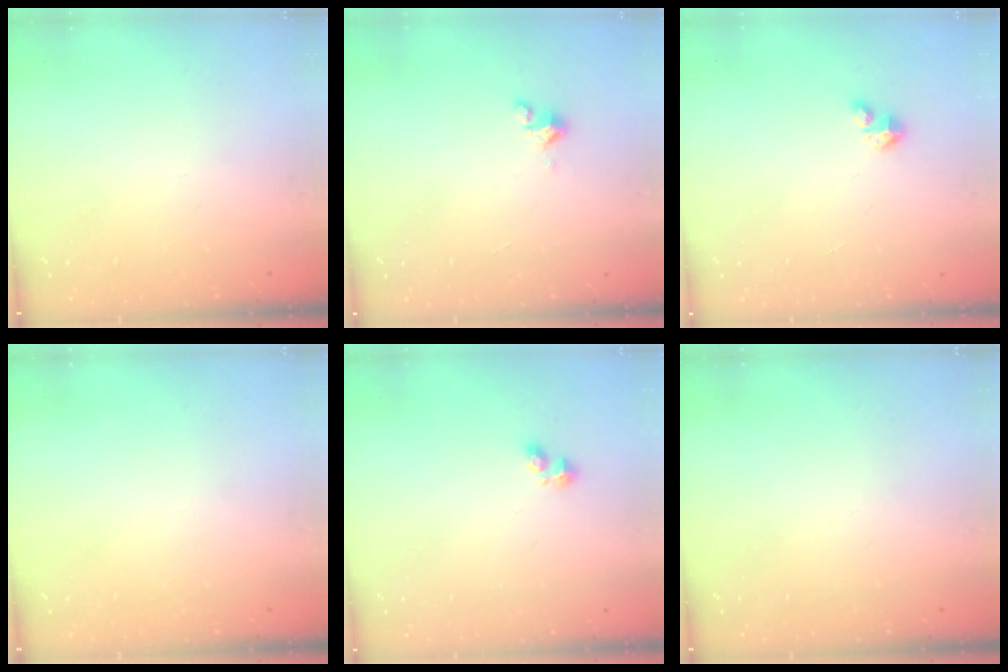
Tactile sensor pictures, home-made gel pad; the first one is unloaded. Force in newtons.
{"total": 1.8, "press": 1.7, "slide": 0.4}
{"total": 1.9, "press": 1.9, "slide": 0.1}
{"total": 0.0}
{"total": 2.2, "press": 2.2, "slide": 0.5}
{"total": 0.0}